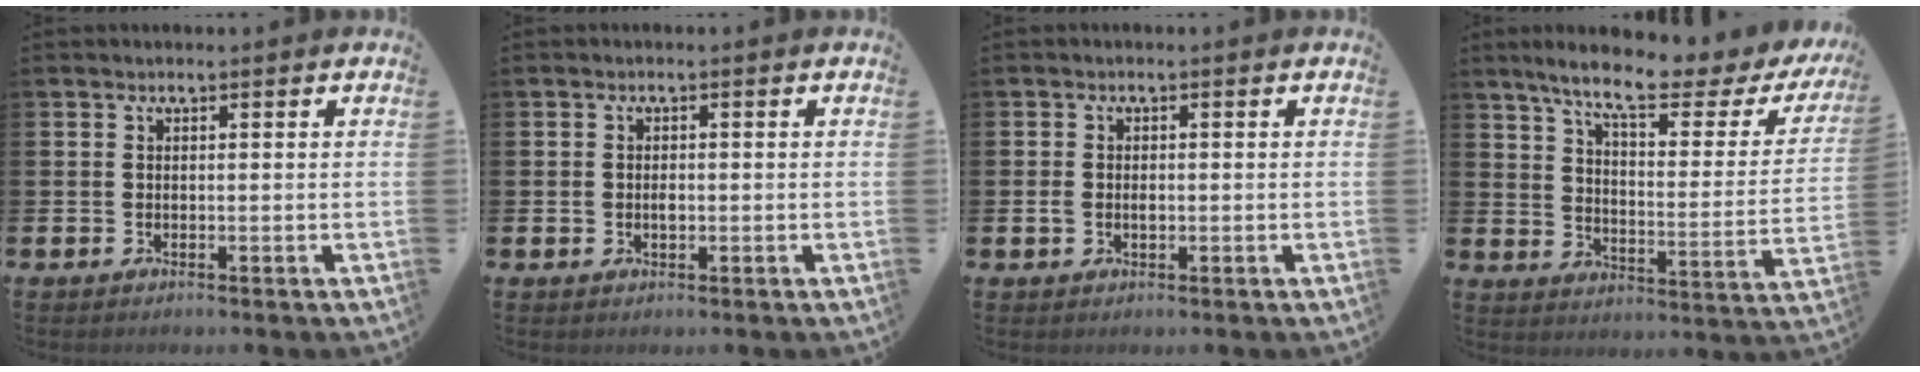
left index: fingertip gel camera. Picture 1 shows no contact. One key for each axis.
{"total": 1.4, "fx": -0.1, "fy": 1.0, "fz": 1.0, "tx": -0.008, "ty": 0.003, "tz": -0.006}
{"total": 1.6, "fx": -0.1, "fy": 1.1, "fz": 1.1, "tx": -0.020, "ty": 0.007, "tz": -0.005}
{"total": 10.1, "fx": 8.3, "fy": 1.8, "fz": 5.4, "tx": -0.125, "ty": -0.048, "tz": 0.135}